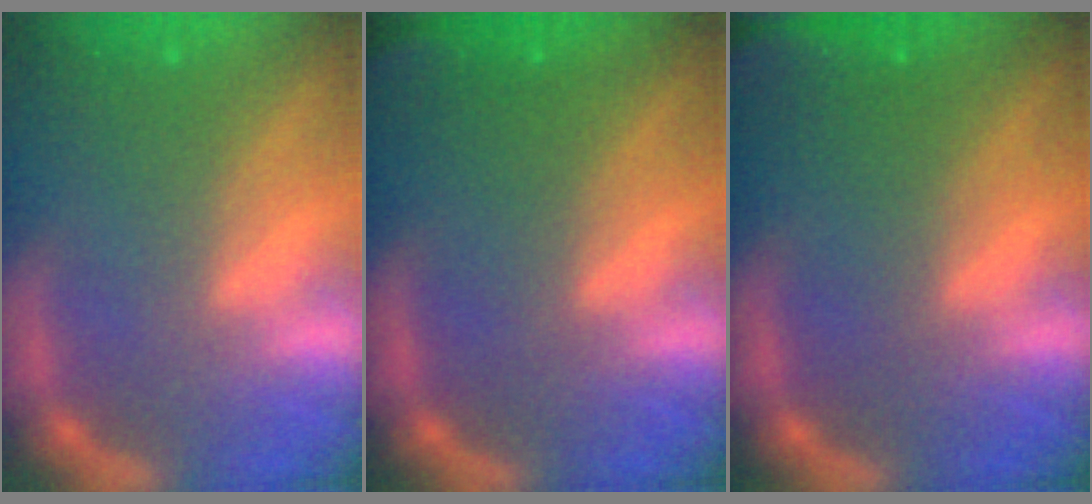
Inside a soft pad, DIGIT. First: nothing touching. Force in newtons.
{"total": 1.4}
{"total": 4.4}